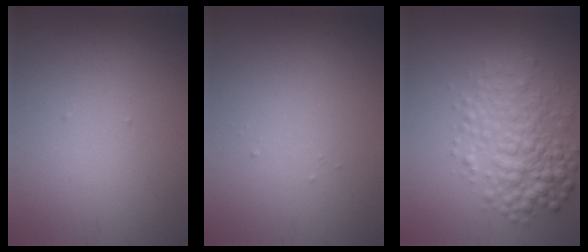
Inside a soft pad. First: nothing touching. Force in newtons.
{"total": 0.0}
{"total": 4.8, "press": 4.8, "slide": 0.0}